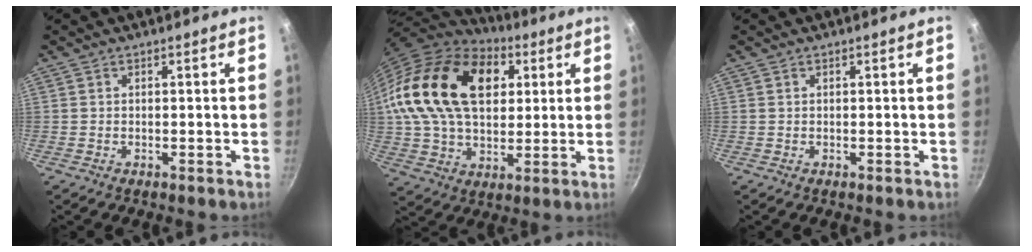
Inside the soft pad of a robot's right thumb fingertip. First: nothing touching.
{"total": 25.3, "force": [6.7, 16.3, 18.2], "torque": [-0.305, 0.008, 0.111]}
{"total": 0.0}